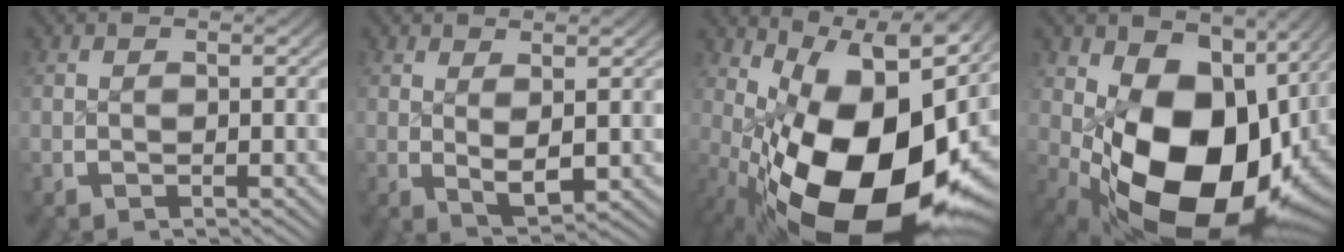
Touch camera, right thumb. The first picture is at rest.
{"total": 3.1, "force": [0.7, 1.5, 2.6], "torque": [-0.044, -0.013, 0.021]}
{"total": 22.3, "force": [-2.4, 12.3, 18.4], "torque": [-0.317, -0.079, 0.008]}
{"total": 20.0, "force": [-1.9, 13.0, 15.0], "torque": [-0.275, -0.089, 0.014]}